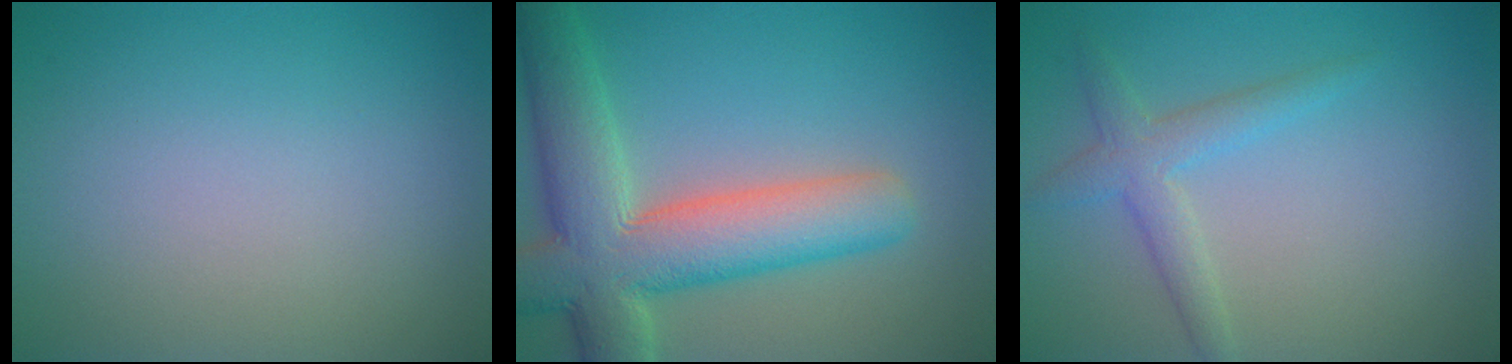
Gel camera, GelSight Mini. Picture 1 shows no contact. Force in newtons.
{"total": 9.9, "press": 9.9, "slide": 0.8}
{"total": 2.6, "press": 2.6, "slide": 0.1}